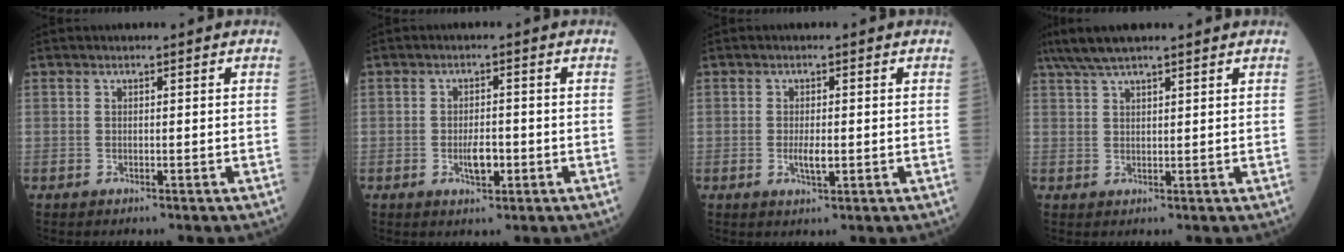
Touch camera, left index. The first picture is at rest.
{"total": 3.2, "force": [-1.0, 1.3, 2.8], "torque": [-0.055, 0.001, -0.013]}
{"total": 2.5, "force": [-0.3, 0.7, 2.3], "torque": [-0.050, -0.003, -0.003]}
{"total": 7.2, "force": [5.9, 0.6, 4.2], "torque": [-0.076, 0.042, 0.104]}